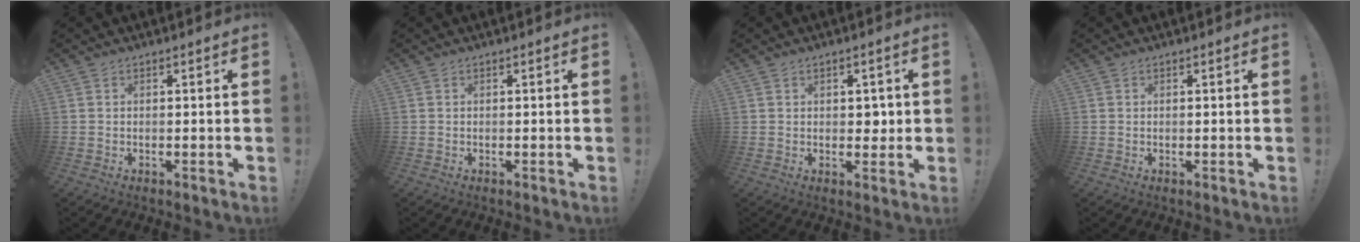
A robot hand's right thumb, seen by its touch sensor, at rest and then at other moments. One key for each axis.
{"total": 0.0}
{"total": 3.4, "fx": 0.5, "fy": 2.8, "fz": 1.9, "tx": -0.014, "ty": -0.002, "tz": 0.004}
{"total": 0.6, "fx": 0.3, "fy": 0.5, "fz": -0.1, "tx": 0.003, "ty": 0.001, "tz": 0.005}